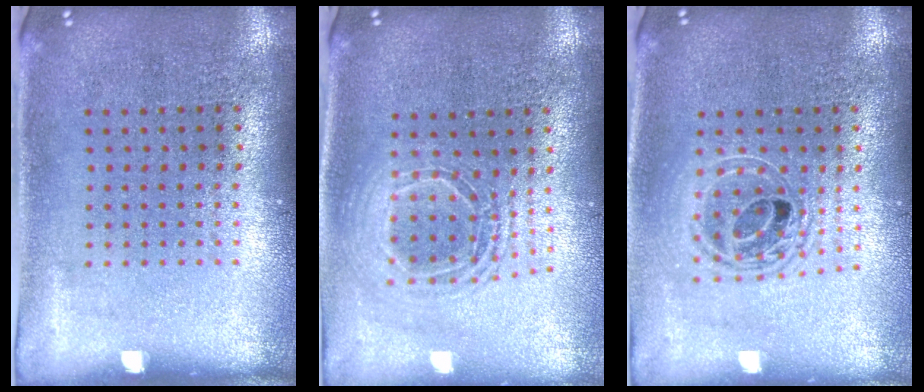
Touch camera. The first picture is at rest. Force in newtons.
{"total": 1.7, "press": 1.5, "slide": 0.9}
{"total": 1.7, "press": 1.4, "slide": 0.9}